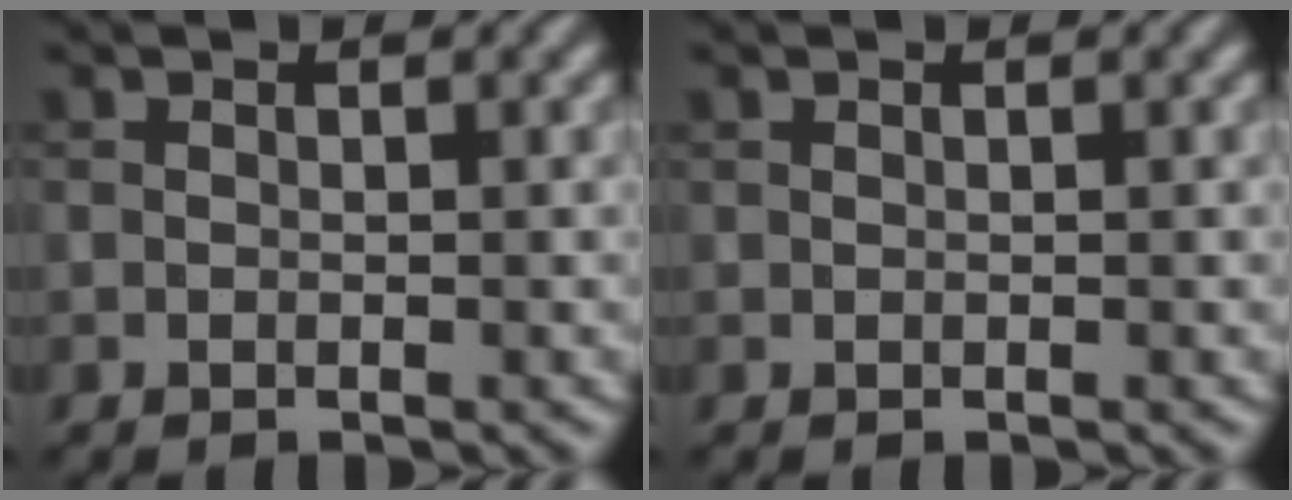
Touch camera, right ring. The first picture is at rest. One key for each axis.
{"total": 0.0}